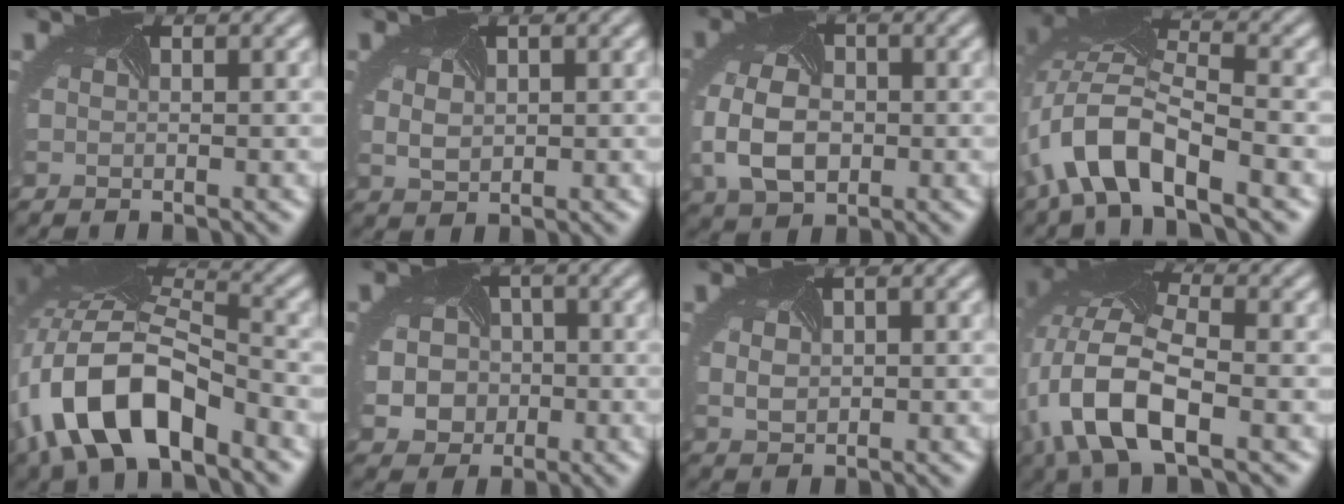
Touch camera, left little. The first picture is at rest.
{"total": 1.9, "force": [0.3, 1.4, 1.2], "torque": [-0.031, 0.000, 0.018]}
{"total": 5.5, "force": [-1.4, 3.8, 3.7], "torque": [-0.099, -0.012, -0.021]}
{"total": 9.2, "force": [-5.3, 3.2, 6.8], "torque": [-0.148, 0.005, -0.097]}
{"total": 11.9, "force": [-5.5, 5.7, 8.8], "torque": [-0.185, -0.002, -0.098]}
{"total": 4.6, "force": [-1.2, 4.1, 1.8], "torque": [-0.030, -0.011, -0.017]}
{"total": 1.7, "force": [0.0, 1.4, 1.0], "torque": [-0.023, 0.000, 0.015]}
{"total": 10.2, "force": [-3.3, 4.7, 8.5], "torque": [-0.201, -0.002, -0.064]}